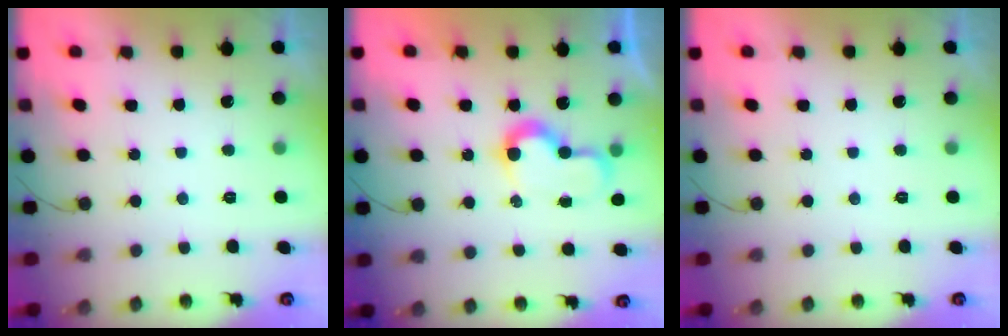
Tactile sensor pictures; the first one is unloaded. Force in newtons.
{"total": 8.1, "press": 8.1, "slide": 0.2}
{"total": 0.0}